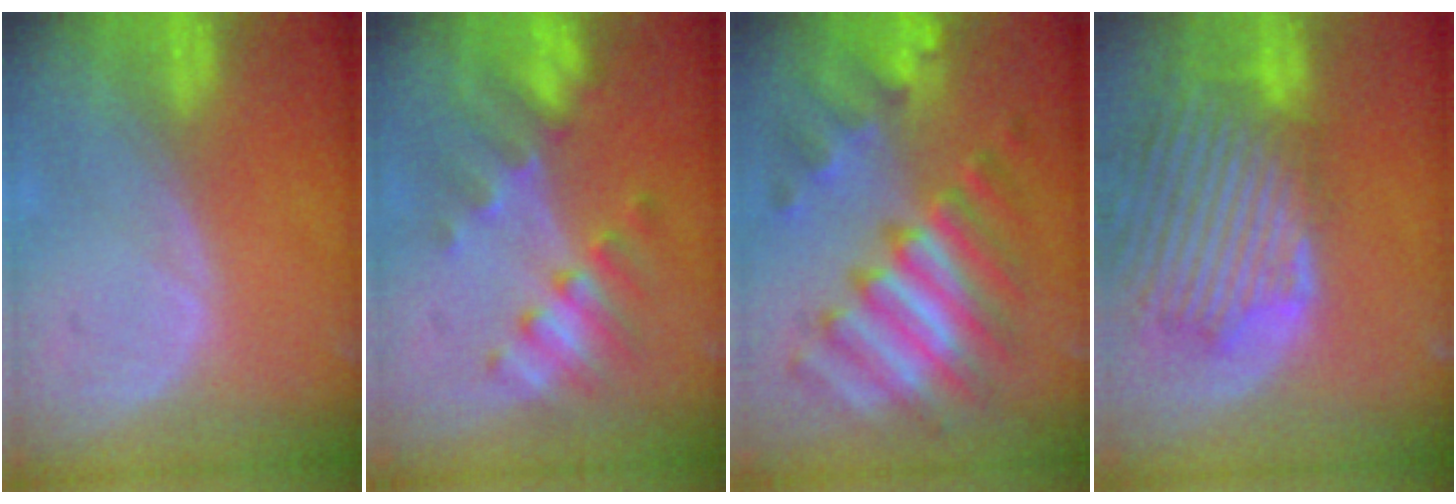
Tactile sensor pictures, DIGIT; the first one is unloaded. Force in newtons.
{"total": 7.7, "press": 6.9, "slide": 3.3}
{"total": 11.3, "press": 11.3, "slide": 1.0}
{"total": 13.7, "press": 11.8, "slide": 7.0}